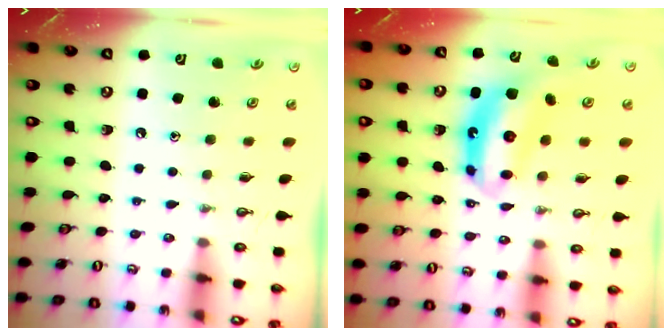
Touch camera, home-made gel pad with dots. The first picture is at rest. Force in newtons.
{"total": 10.4, "press": 10.4, "slide": 0.9}